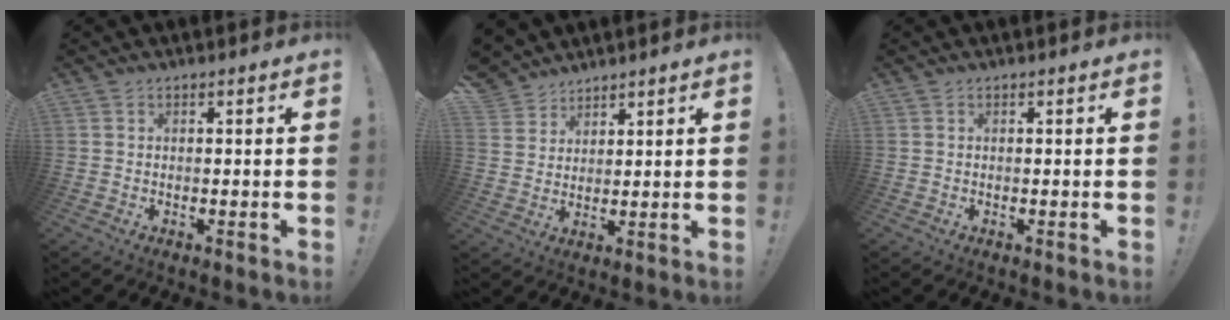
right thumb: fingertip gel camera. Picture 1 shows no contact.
{"total": 5.9, "force": [4.4, 3.9, 0.4], "torque": [-0.010, -0.038, 0.089]}
{"total": 0.0}